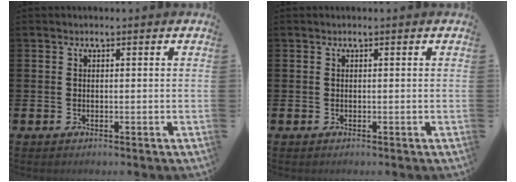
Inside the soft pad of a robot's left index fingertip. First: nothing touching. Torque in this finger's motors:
{"motor_torque": [0.00, 0.00, 0.00, 0.00]}